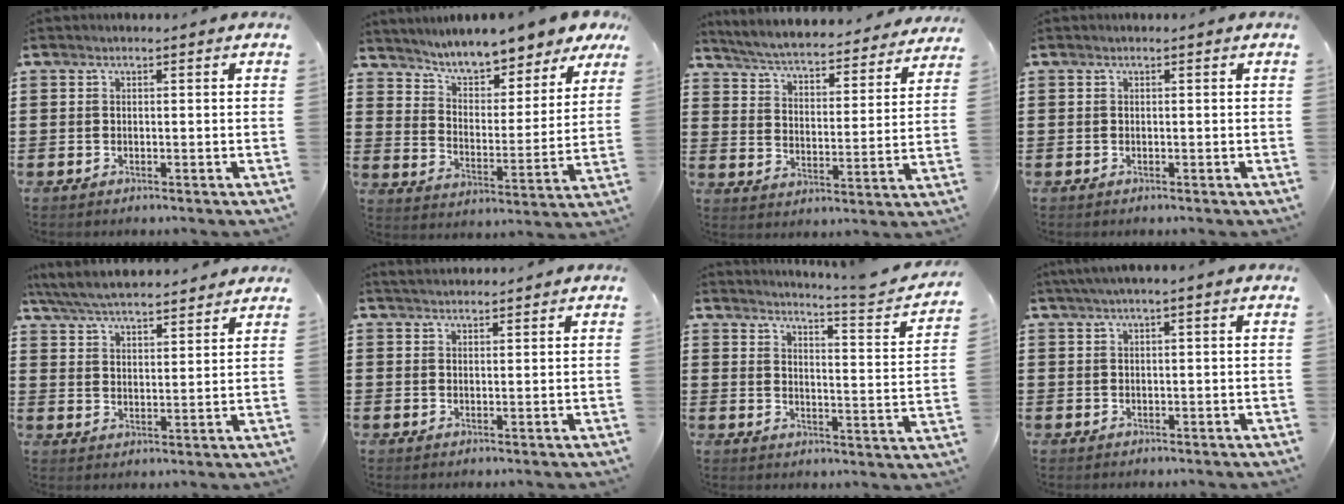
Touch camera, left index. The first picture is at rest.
{"total": 6.7, "force": [6.4, 0.5, 1.8], "torque": [-0.066, -0.044, 0.108]}
{"total": 4.7, "force": [4.6, -0.5, 0.8], "torque": [-0.040, -0.043, 0.074]}
{"total": 0.0}
{"total": 5.8, "force": [5.6, 0.3, 1.4], "torque": [-0.052, -0.028, 0.102]}
{"total": 1.7, "force": [1.7, 0.3, 0.0], "torque": [-0.005, 0.001, 0.036]}
{"total": 4.0, "force": [3.3, -1.2, 1.9], "torque": [-0.049, -0.041, 0.043]}
{"total": 1.4, "force": [0.7, -0.1, 1.2], "torque": [-0.022, -0.002, 0.013]}